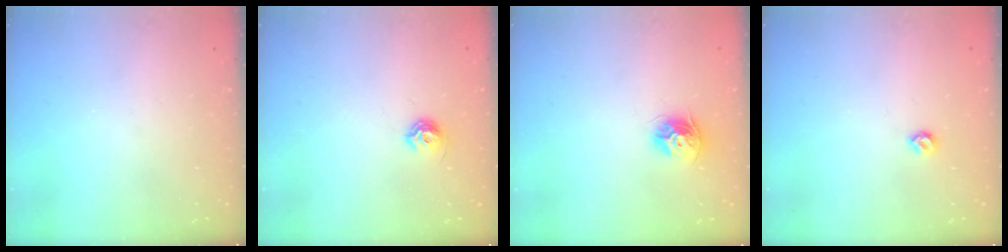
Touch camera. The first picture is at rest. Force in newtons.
{"total": 6.1, "press": 6.0, "slide": 1.1}
{"total": 9.5, "press": 9.5, "slide": 0.3}
{"total": 4.9, "press": 4.8, "slide": 0.8}